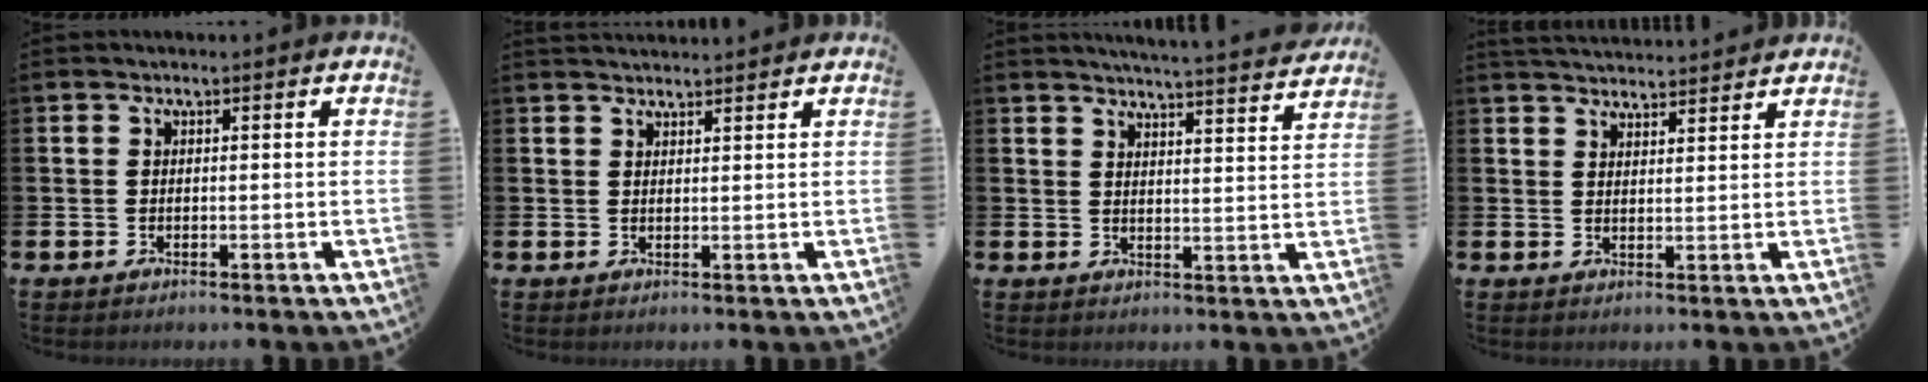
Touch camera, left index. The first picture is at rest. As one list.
[{"total": 2.1, "force": [2.1, 0.3, 0.0], "torque": [0.010, -0.013, 0.035]}, {"total": 4.9, "force": [4.8, -0.7, 0.5], "torque": [-0.008, -0.039, 0.081]}, {"total": 3.7, "force": [3.7, 0.3, 0.0], "torque": [-0.002, -0.023, 0.067]}]